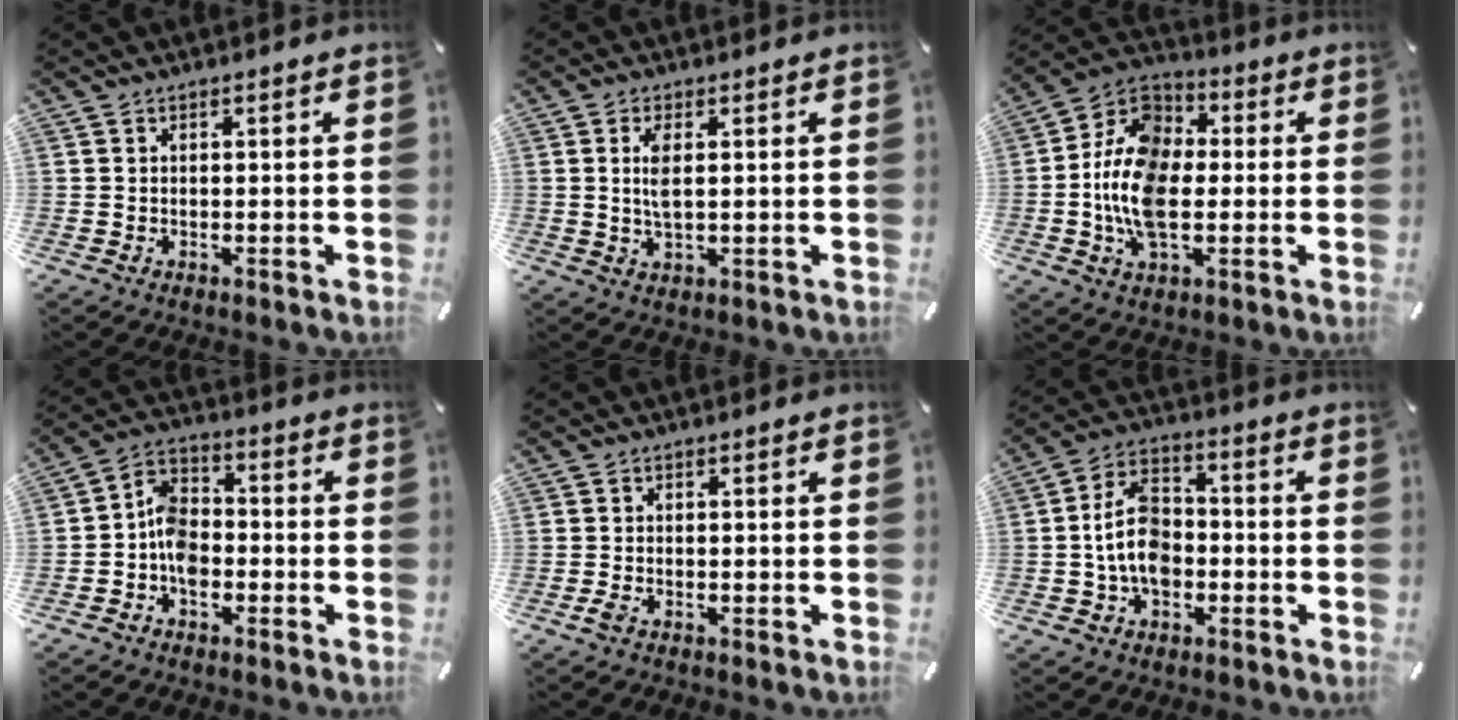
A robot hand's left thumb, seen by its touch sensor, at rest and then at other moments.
{"total": 4.6, "force": [0.8, 1.7, 4.2], "torque": [-0.102, -0.002, 0.007]}
{"total": 14.9, "force": [-2.5, 9.6, 11.1], "torque": [-0.260, 0.005, -0.051]}
{"total": 7.9, "force": [-2.8, 5.9, 4.4], "torque": [-0.094, 0.023, -0.050]}
{"total": 1.3, "force": [-0.7, 0.5, 1.0], "torque": [-0.027, -0.002, -0.016]}
{"total": 11.1, "force": [-2.0, 7.9, 7.4], "torque": [-0.153, 0.020, -0.037]}